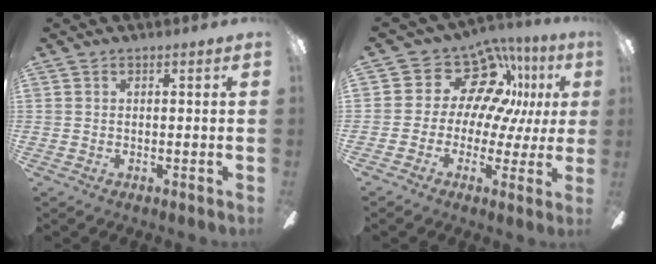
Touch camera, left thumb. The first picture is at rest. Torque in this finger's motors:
{"motor_torque": [0.08, -0.07, -0.20, -0.07, -0.08]}